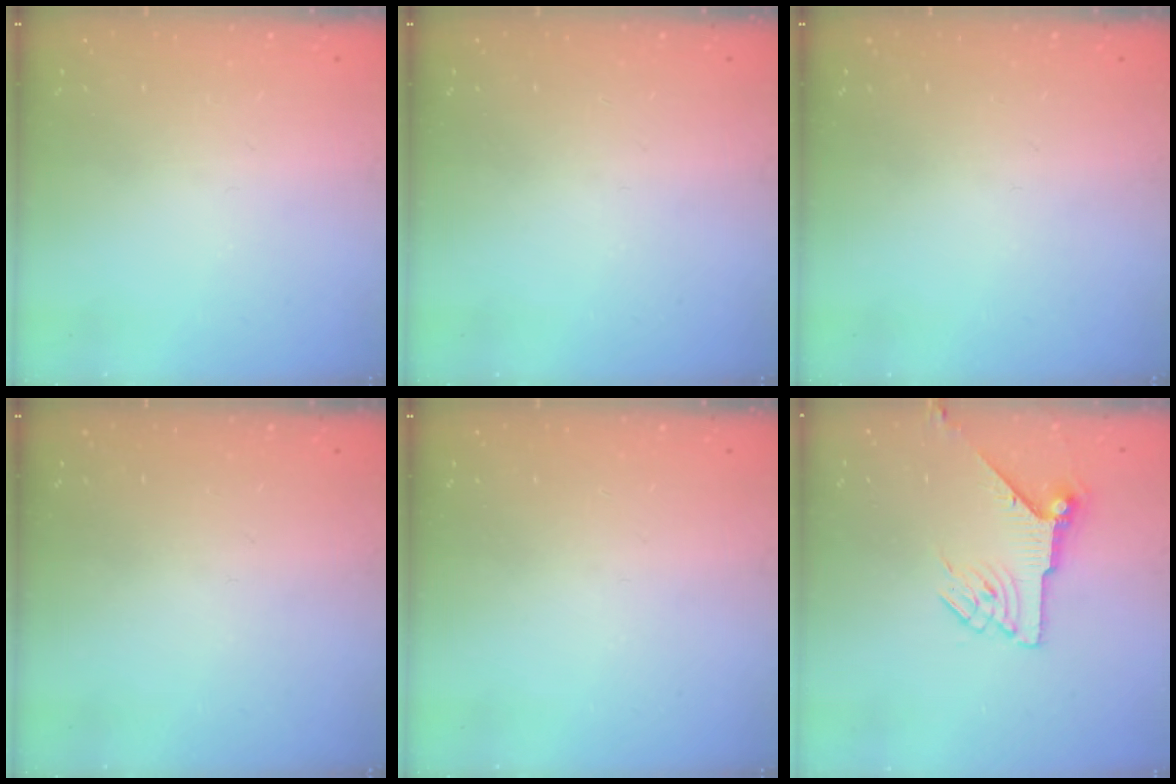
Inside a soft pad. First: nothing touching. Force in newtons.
{"total": 0.0}
{"total": 0.0}
{"total": 0.0}
{"total": 0.0}
{"total": 7.7, "press": 7.7, "slide": 0.2}